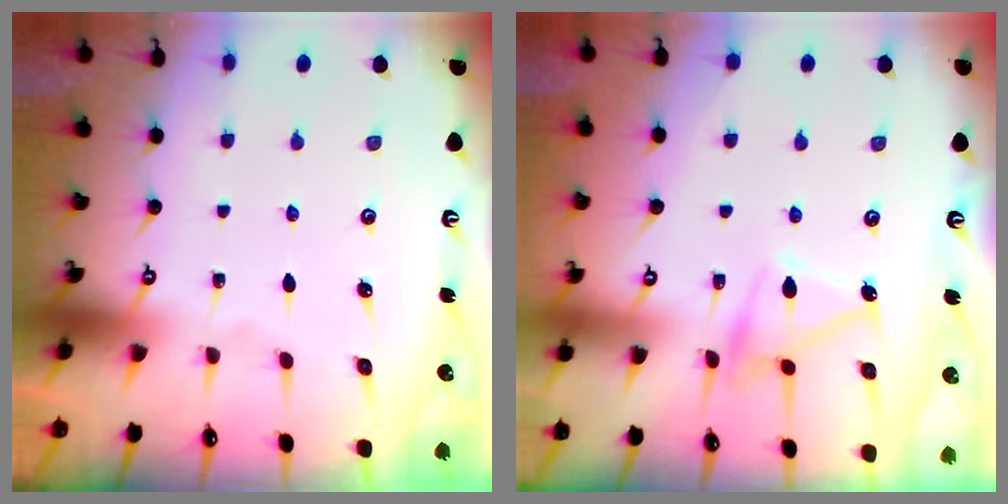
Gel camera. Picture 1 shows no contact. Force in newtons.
{"total": 12.4, "press": 12.3, "slide": 0.7}